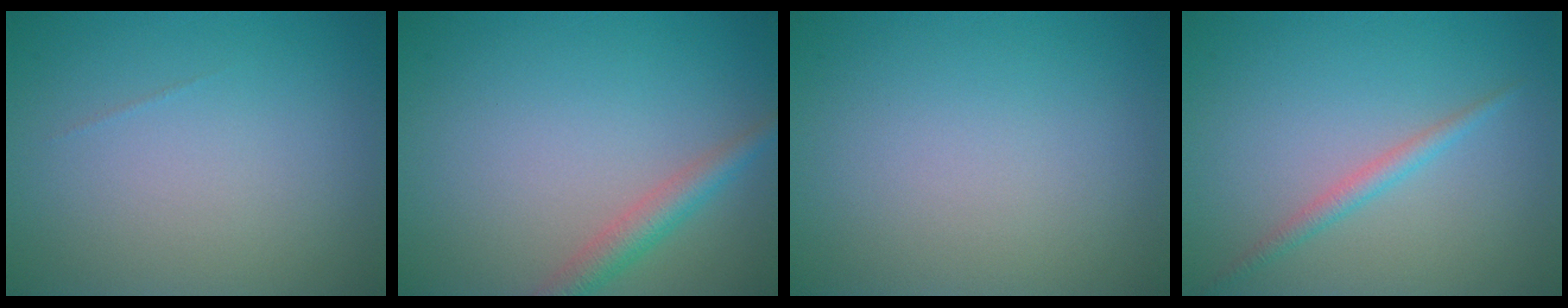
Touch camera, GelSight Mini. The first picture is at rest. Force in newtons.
{"total": 2.7, "press": 2.7, "slide": 0.1}
{"total": 0.0}
{"total": 1.5, "press": 1.5, "slide": 0.1}